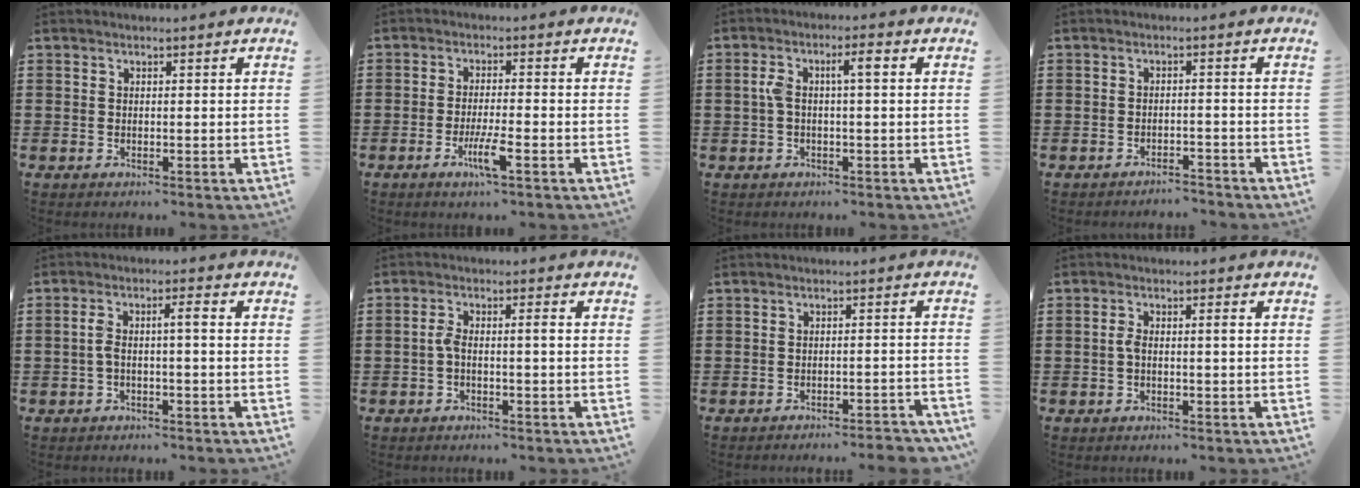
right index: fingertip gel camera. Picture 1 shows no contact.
{"total": 4.9, "force": [-2.4, 0.4, 4.3], "torque": [-0.084, -0.013, -0.043]}
{"total": 4.1, "force": [0.3, 1.0, 3.9], "torque": [-0.076, 0.003, -0.003]}
{"total": 2.1, "force": [-2.1, 0.0, 0.1], "torque": [-0.008, 0.000, -0.045]}
{"total": 3.5, "force": [-0.4, 0.6, 3.4], "torque": [-0.071, 0.004, -0.015]}
{"total": 2.4, "force": [-0.4, 0.4, 2.4], "torque": [-0.052, 0.002, -0.013]}
{"total": 2.7, "force": [-2.6, -0.2, 0.7], "torque": [-0.014, -0.001, -0.055]}
{"total": 2.2, "force": [-0.3, 0.4, 2.1], "torque": [-0.048, 0.001, -0.010]}